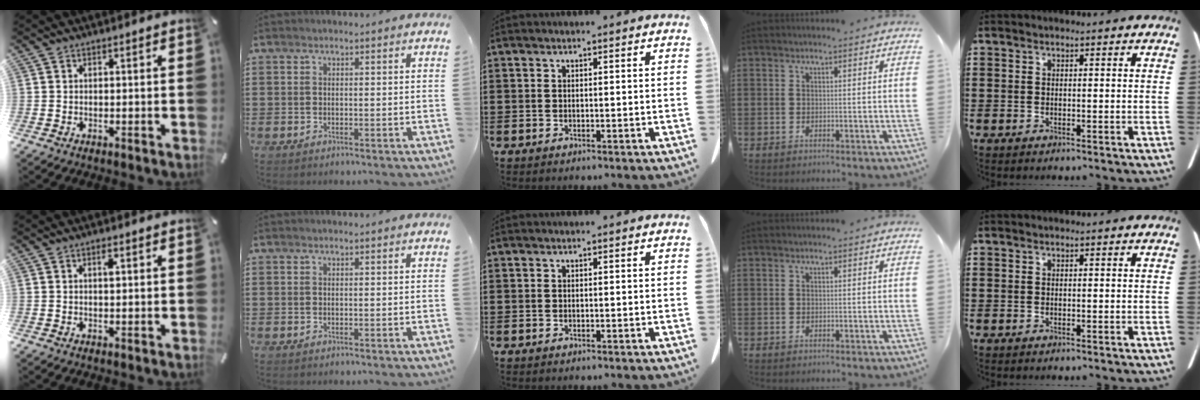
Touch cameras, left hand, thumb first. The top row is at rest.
{"thumb": {"total": 1.6, "force": [0.5, 0.6, 1.4], "torque": [-0.022, 0.000, 0.006]}}